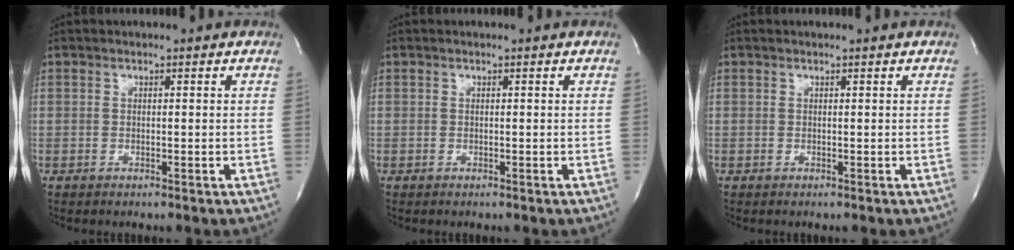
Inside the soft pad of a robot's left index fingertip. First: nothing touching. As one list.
[{"total": 0.0}, {"total": 0.6, "force": [0.5, 0.0, 0.2], "torque": [-0.005, 0.001, 0.008]}]